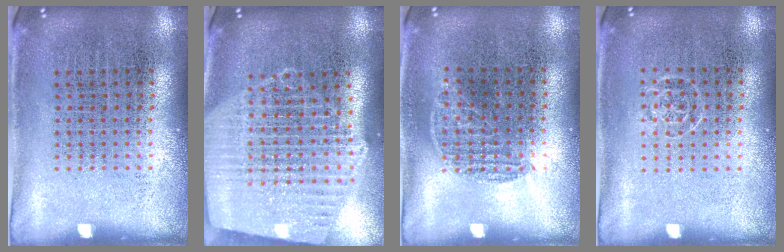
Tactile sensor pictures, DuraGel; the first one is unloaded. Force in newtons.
{"total": 2.2, "press": 2.0, "slide": 1.0}
{"total": 0.8, "press": 0.6, "slide": 0.5}
{"total": 0.6, "press": 0.5, "slide": 0.3}